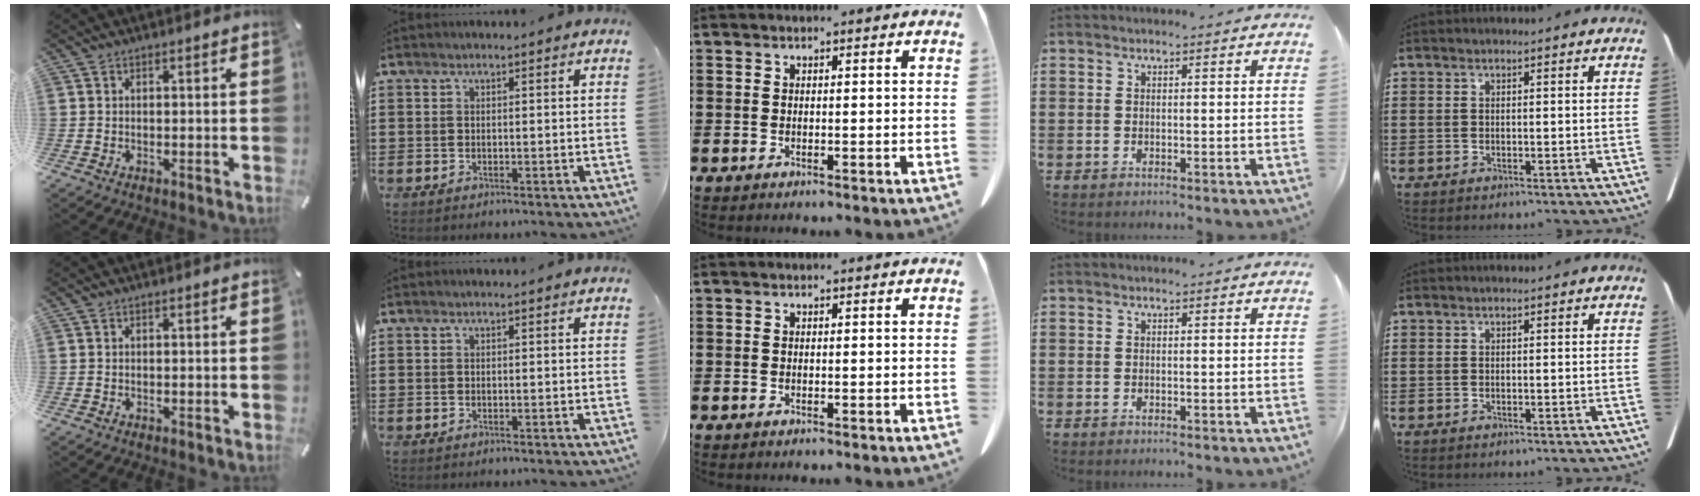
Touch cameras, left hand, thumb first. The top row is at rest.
{}